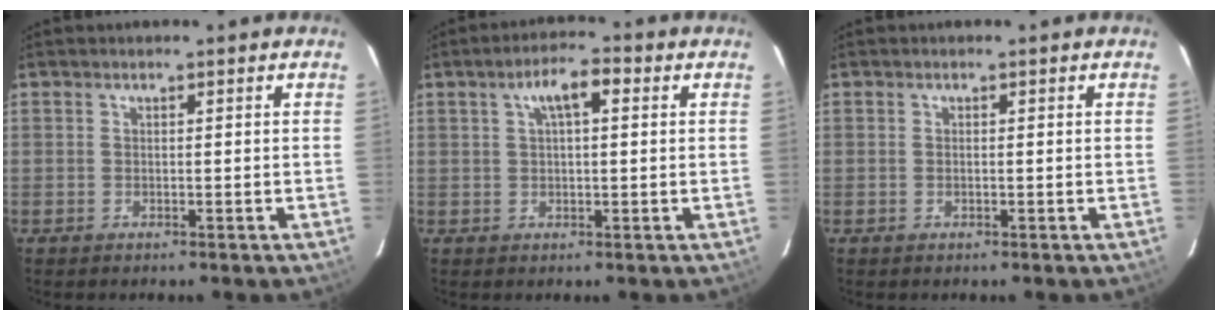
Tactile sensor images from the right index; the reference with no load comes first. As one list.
[{"total": 5.6, "force": [2.0, 2.0, 4.8], "torque": [-0.086, 0.018, 0.035]}, {"total": 0.0}]